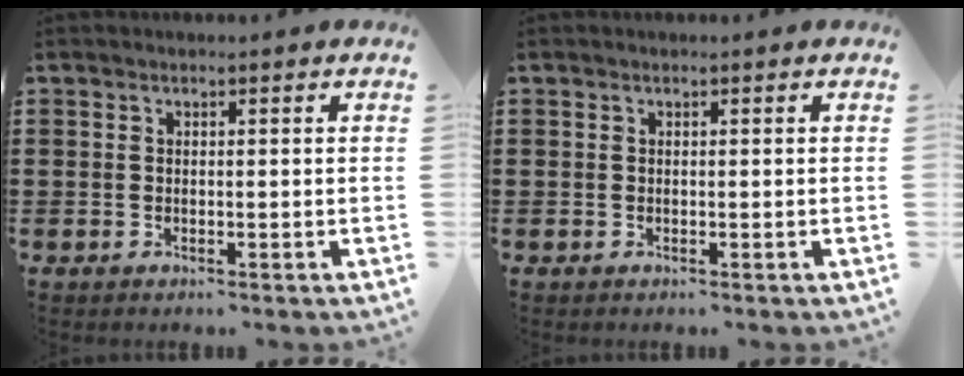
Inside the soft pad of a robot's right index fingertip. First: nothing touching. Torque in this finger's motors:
{"motor_torque": [-0.01, 0.01, 0.00, 0.00]}